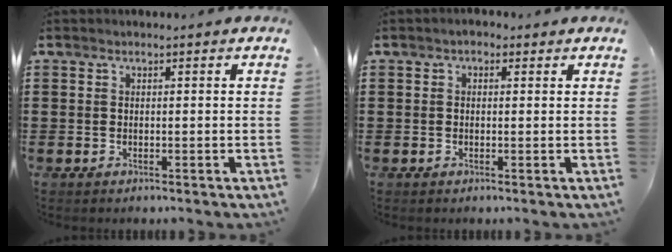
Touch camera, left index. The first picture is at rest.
{"total": 1.0, "force": [0.0, 0.8, 0.6], "torque": [-0.015, 0.006, -0.001]}